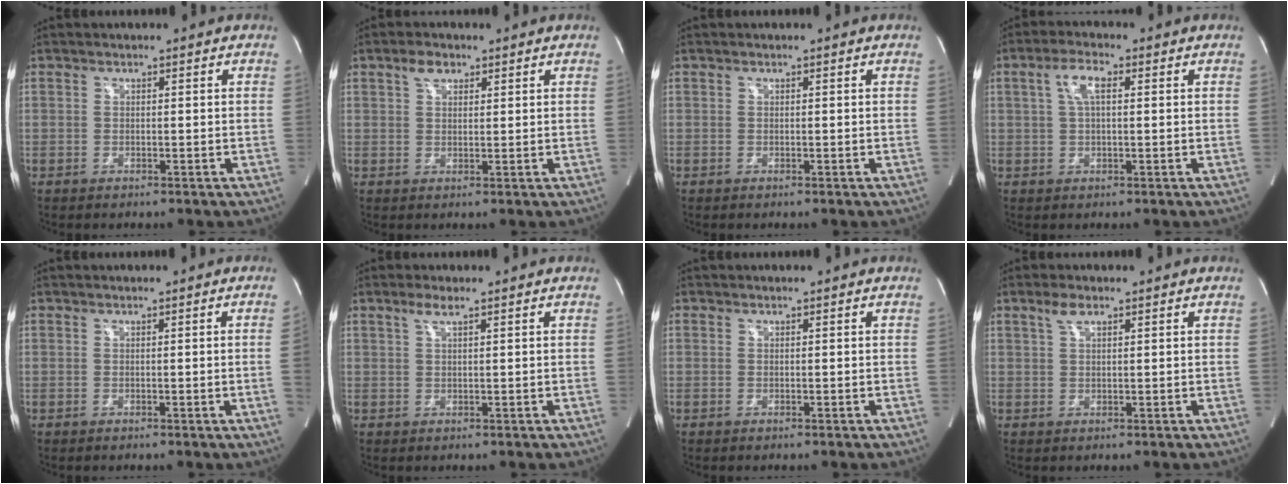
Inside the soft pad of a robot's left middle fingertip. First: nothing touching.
{"total": 2.8, "force": [1.7, 1.6, 1.5], "torque": [-0.033, 0.010, 0.035]}
{"total": 0.0}
{"total": 4.3, "force": [1.2, 1.3, 4.0], "torque": [-0.083, 0.015, 0.026]}
{"total": 1.1, "force": [-0.1, -0.5, 0.9], "torque": [-0.008, -0.001, -0.001]}
{"total": 2.0, "force": [1.3, 0.2, 1.4], "torque": [-0.035, 0.004, 0.028]}
{"total": 0.0}
{"total": 2.4, "force": [1.5, 0.7, 1.7], "torque": [-0.039, 0.008, 0.034]}